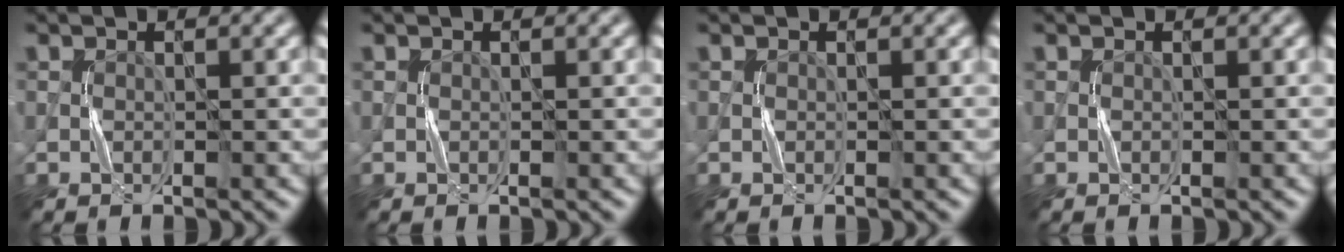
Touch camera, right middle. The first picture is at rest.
{"total": 0.0}
{"total": 0.0}
{"total": 0.0}